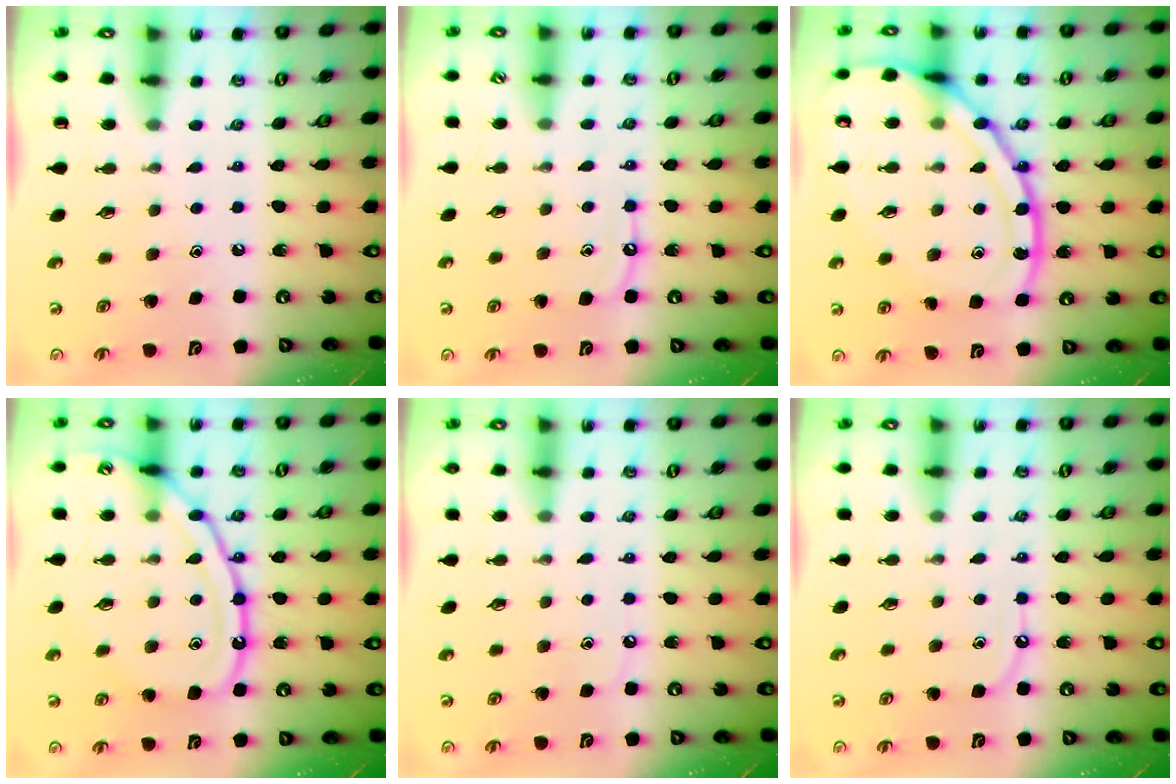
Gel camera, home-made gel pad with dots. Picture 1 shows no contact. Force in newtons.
{"total": 6.4, "press": 6.4, "slide": 0.6}
{"total": 19.6, "press": 19.5, "slide": 2.0}
{"total": 15.7, "press": 15.7, "slide": 1.2}
{"total": 5.3, "press": 5.2, "slide": 0.7}
{"total": 6.3, "press": 6.2, "slide": 0.7}